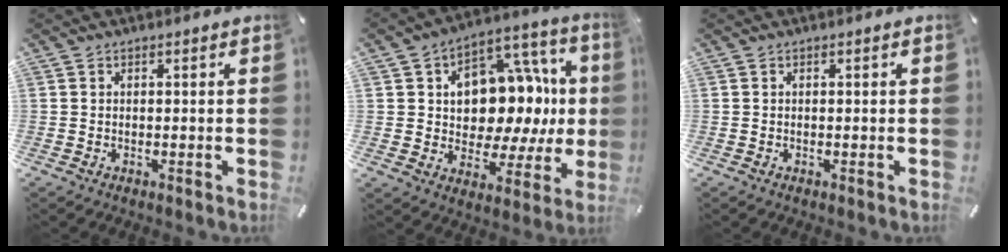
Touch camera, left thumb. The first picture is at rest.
{"total": 15.3, "force": [2.4, 11.2, 10.1], "torque": [-0.123, -0.035, 0.043]}
{"total": 0.0}